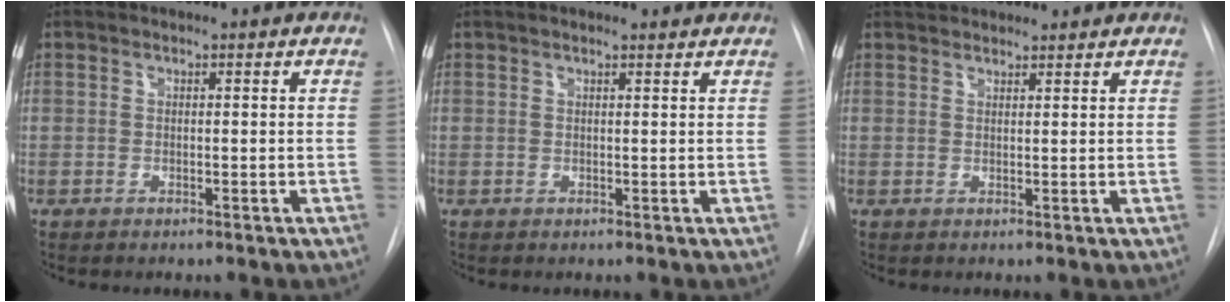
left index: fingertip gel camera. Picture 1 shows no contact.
{"total": 3.2, "force": [2.9, 0.4, 1.2], "torque": [-0.019, 0.020, 0.034]}
{"total": 5.4, "force": [5.1, 1.1, 1.4], "torque": [-0.020, 0.040, 0.074]}